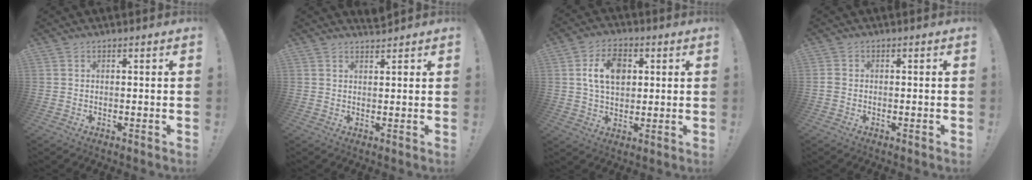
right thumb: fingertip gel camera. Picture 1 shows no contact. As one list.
[{"total": 1.8, "force": [1.7, 0.4, 0.3], "torque": [0.008, -0.017, 0.029]}, {"total": 10.9, "force": [2.6, 7.4, 7.5], "torque": [-0.122, 0.006, 0.047]}, {"total": 1.2, "force": [-0.5, 0.8, 0.7], "torque": [-0.017, 0.005, -0.008]}]